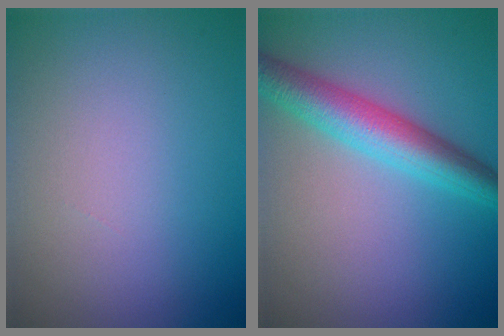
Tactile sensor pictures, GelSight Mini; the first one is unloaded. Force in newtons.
{"total": 5.4, "press": 5.4, "slide": 0.1}